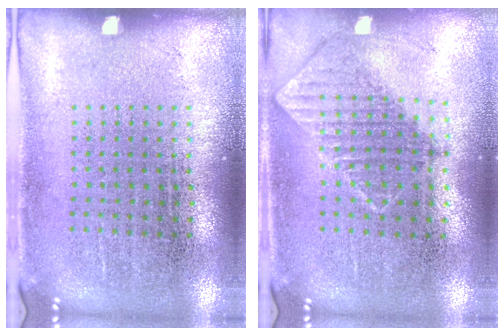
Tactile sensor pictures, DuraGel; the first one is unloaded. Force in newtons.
{"total": 0.8, "press": 0.8, "slide": 0.1}